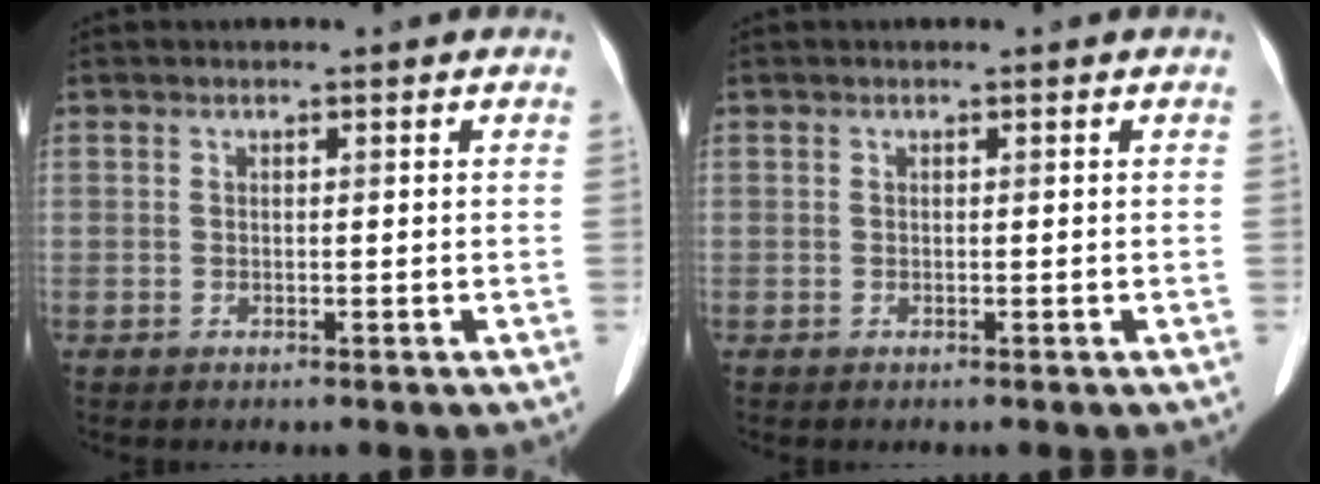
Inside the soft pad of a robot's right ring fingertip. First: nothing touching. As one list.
[{"total": 0.0}]